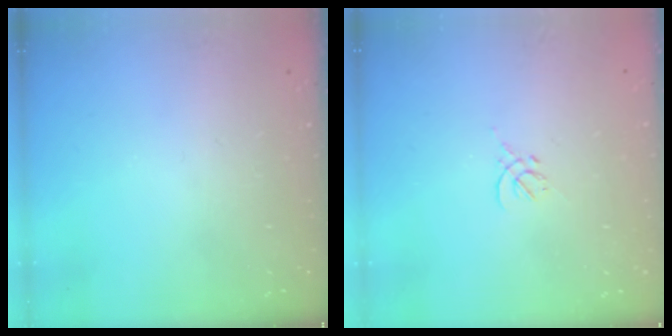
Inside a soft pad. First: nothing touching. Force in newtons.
{"total": 0.0}